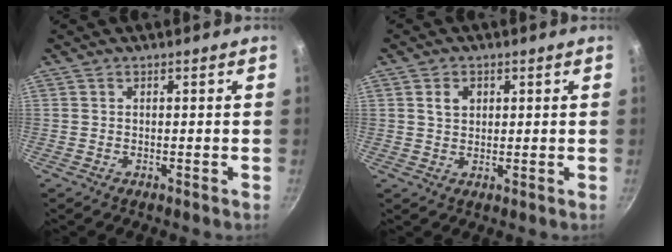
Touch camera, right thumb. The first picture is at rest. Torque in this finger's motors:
{"motor_torque": [0.01, 1.26, 0.59, -0.09, 0.07]}